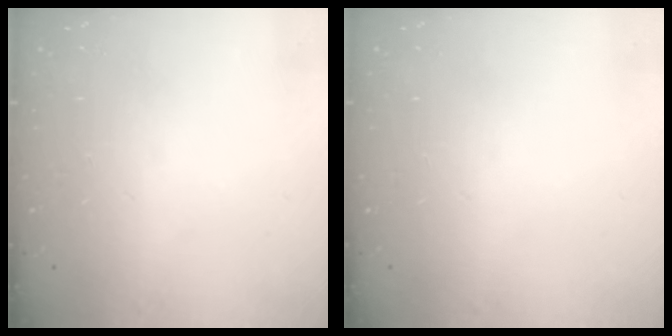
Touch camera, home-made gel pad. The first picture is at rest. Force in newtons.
{"total": 0.0}